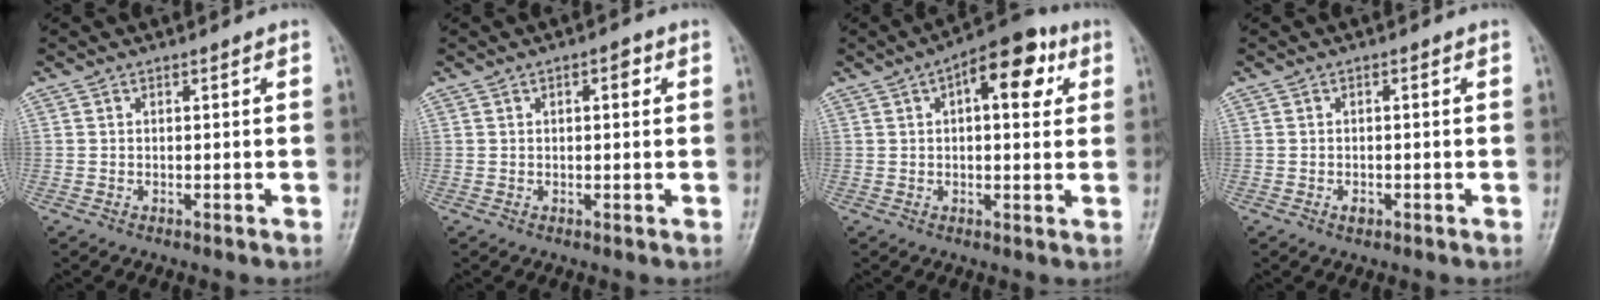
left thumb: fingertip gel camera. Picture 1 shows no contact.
{"total": 2.2, "force": [0.8, 1.0, 1.8], "torque": [-0.020, 0.003, 0.008]}
{"total": 11.4, "force": [4.1, 5.3, 9.2], "torque": [-0.100, 0.013, 0.048]}
{"total": 1.4, "force": [-0.6, 0.9, 0.9], "torque": [-0.009, 0.002, -0.010]}